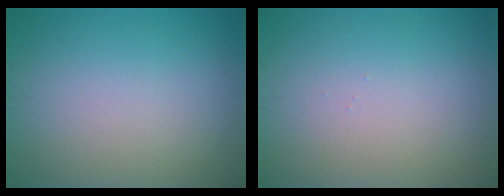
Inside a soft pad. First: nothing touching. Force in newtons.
{"total": 0.0}